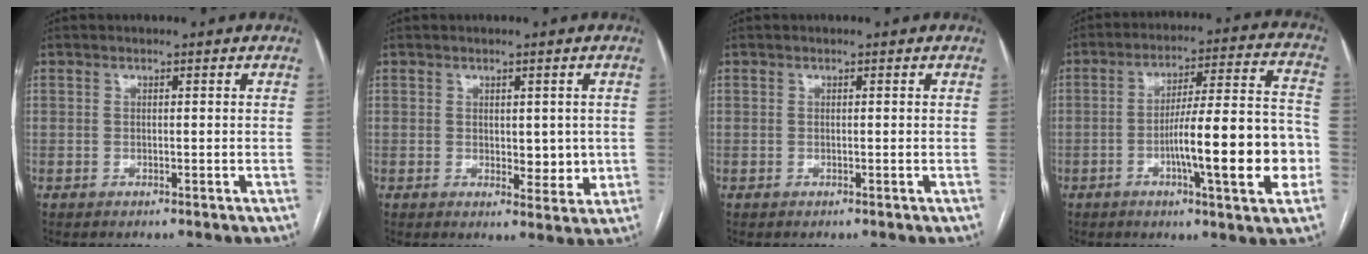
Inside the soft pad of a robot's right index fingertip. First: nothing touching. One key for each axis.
{"total": 4.5, "fx": 0.3, "fy": 2.4, "fz": 3.8, "tx": -0.043, "ty": -0.008, "tz": 0.011}
{"total": 0.0}
{"total": 17.0, "fx": -4.2, "fy": 1.6, "fz": 16.4, "tx": -0.243, "ty": 0.013, "tz": -0.061}